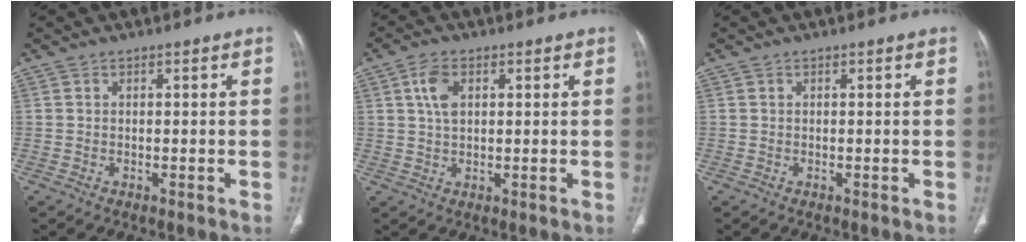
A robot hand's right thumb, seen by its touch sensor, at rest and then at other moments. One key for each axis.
{"total": 5.0, "fx": 1.7, "fy": 2.9, "fz": 3.7, "tx": -0.072, "ty": 0.001, "tz": 0.033}
{"total": 0.0}